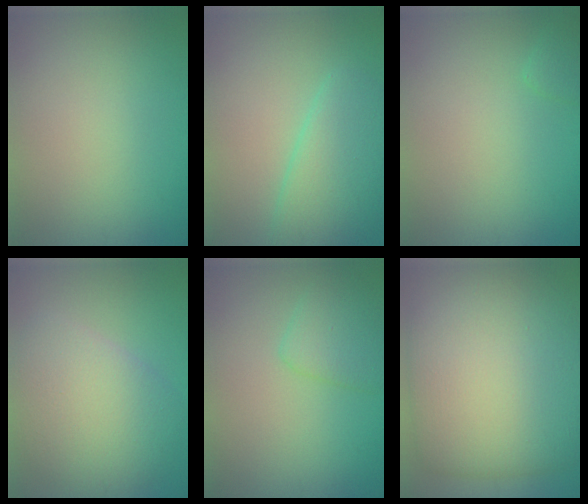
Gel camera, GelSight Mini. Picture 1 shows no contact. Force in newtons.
{"total": 4.8, "press": 4.8, "slide": 0.2}
{"total": 1.0, "press": 1.0, "slide": 0.1}
{"total": 6.8, "press": 6.8, "slide": 0.5}
{"total": 2.7, "press": 2.7, "slide": 0.2}
{"total": 14.0, "press": 14.0, "slide": 0.4}